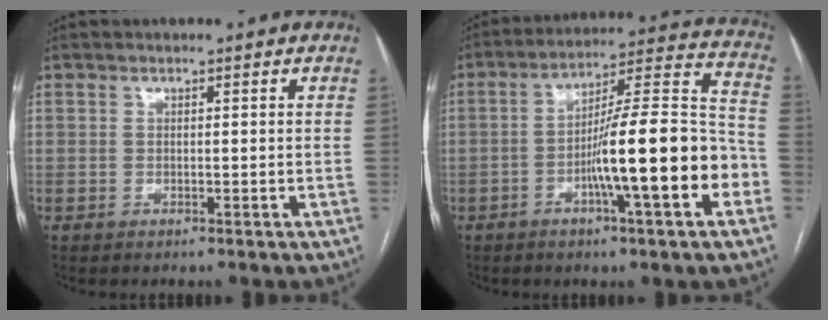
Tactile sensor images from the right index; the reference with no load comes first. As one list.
[{"total": 18.1, "force": [-5.4, 1.0, 17.2], "torque": [-0.257, 0.012, -0.086]}]